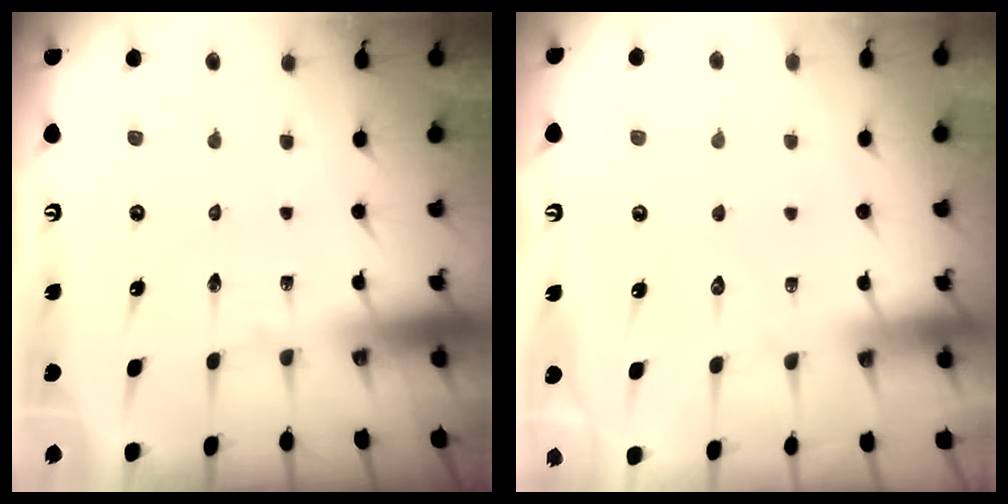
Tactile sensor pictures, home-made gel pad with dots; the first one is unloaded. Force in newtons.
{"total": 5.9, "press": 5.9, "slide": 0.7}